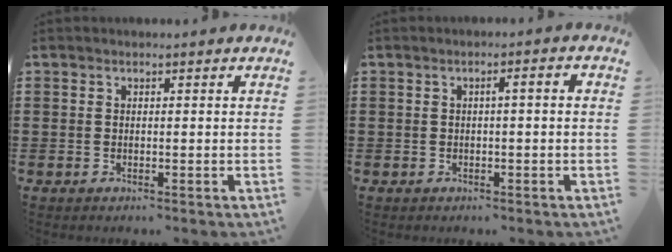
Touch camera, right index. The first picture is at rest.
{"total": 1.5, "force": [-0.3, 0.0, 1.4], "torque": [-0.026, -0.001, -0.007]}